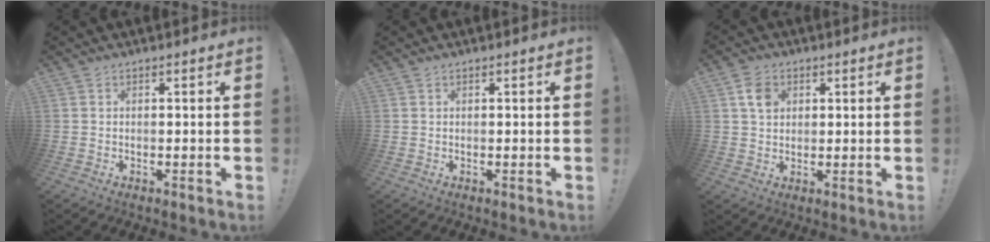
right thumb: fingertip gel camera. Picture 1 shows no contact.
{"total": 0.0}
{"total": 5.4, "force": [1.8, 4.3, 2.7], "torque": [-0.038, 0.003, 0.035]}